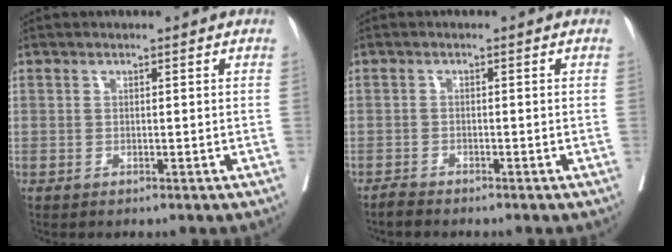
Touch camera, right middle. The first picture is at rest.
{"total": 1.1, "force": [-1.1, 0.1, 0.1], "torque": [-0.004, -0.002, -0.021]}